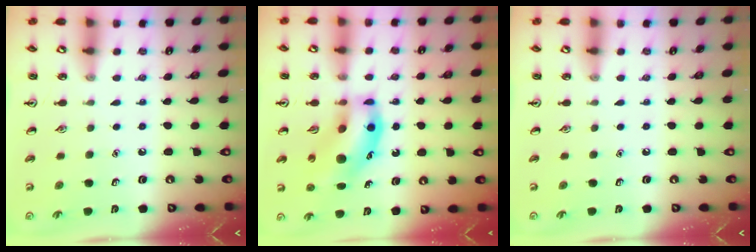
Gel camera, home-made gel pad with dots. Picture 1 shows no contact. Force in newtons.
{"total": 14.8, "press": 14.3, "slide": 3.9}
{"total": 0.0}